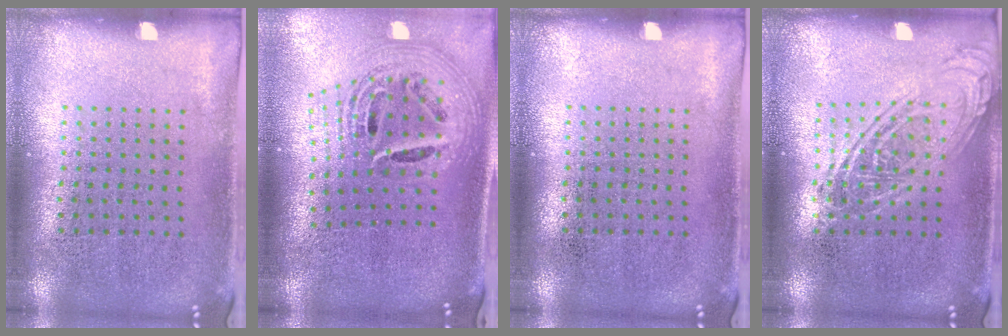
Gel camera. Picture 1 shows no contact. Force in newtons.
{"total": 2.8, "press": 1.9, "slide": 2.0}
{"total": 0.0}
{"total": 1.6, "press": 1.6, "slide": 0.1}